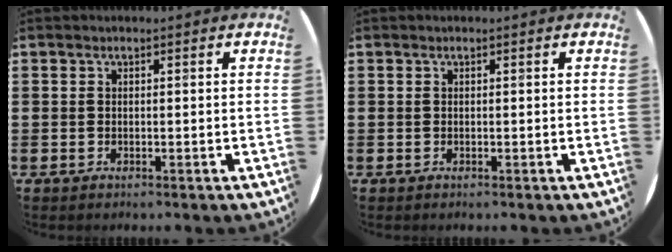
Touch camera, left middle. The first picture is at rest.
{"total": 0.0}